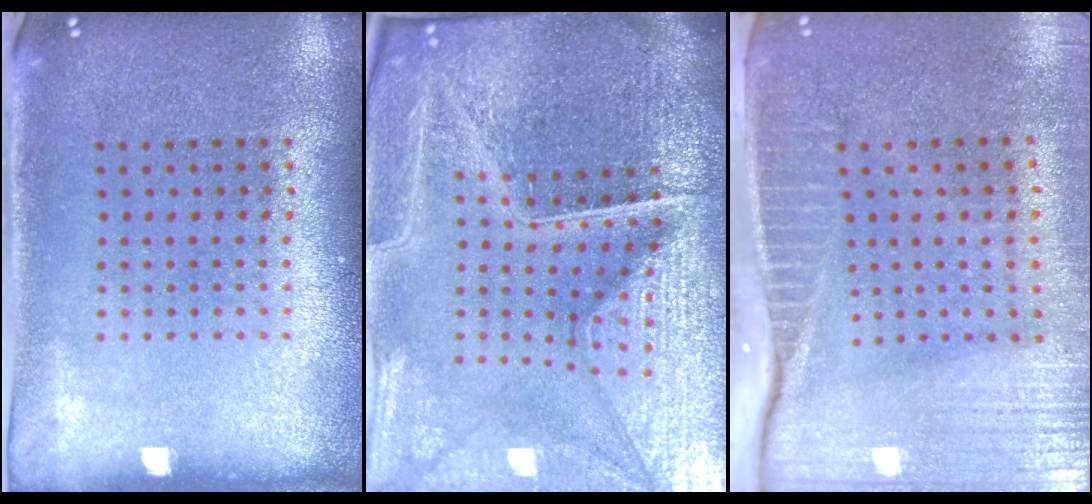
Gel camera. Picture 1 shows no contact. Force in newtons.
{"total": 6.8, "press": 6.0, "slide": 3.2}
{"total": 4.1, "press": 3.6, "slide": 1.9}